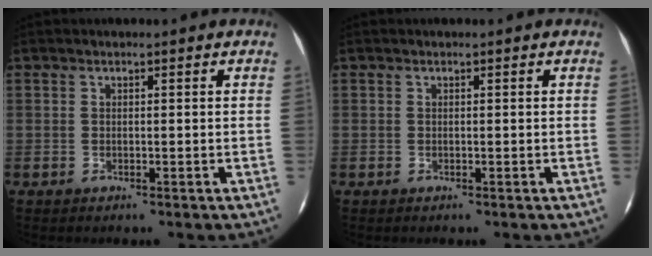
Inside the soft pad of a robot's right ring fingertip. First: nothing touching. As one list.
[{"total": 0.0}]